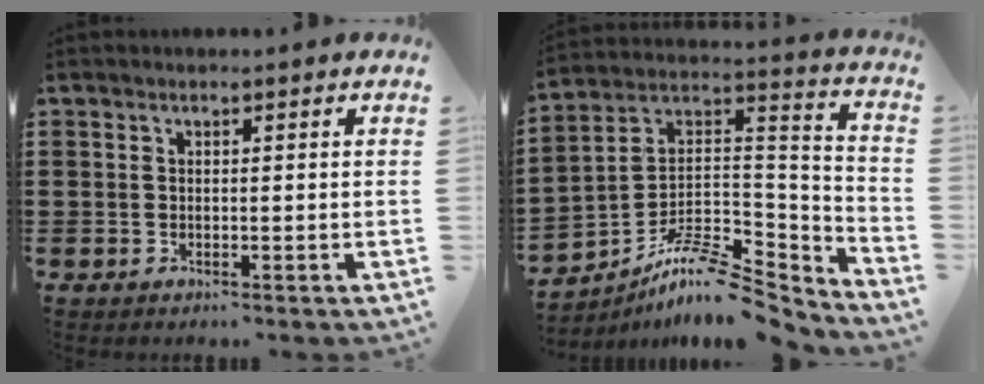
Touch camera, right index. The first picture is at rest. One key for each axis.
{"total": 10.3, "fx": -8.3, "fy": 2.9, "fz": 5.3, "tx": -0.102, "ty": 0.010, "tz": -0.165}